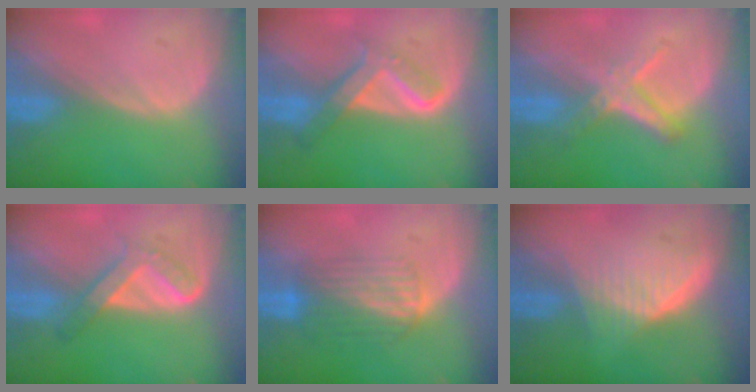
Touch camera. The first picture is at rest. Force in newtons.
{"total": 6.8, "press": 5.7, "slide": 3.7}
{"total": 5.6, "press": 5.3, "slide": 1.7}
{"total": 4.8, "press": 4.8, "slide": 0.9}
{"total": 6.8, "press": 6.1, "slide": 3.2}
{"total": 5.7, "press": 5.6, "slide": 0.8}